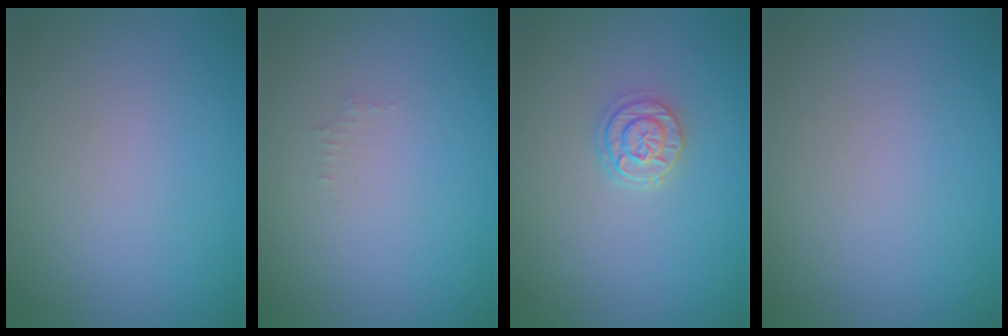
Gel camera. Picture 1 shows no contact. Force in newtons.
{"total": 0.6, "press": 0.6, "slide": 0.1}
{"total": 2.3, "press": 2.0, "slide": 1.1}
{"total": 0.0}